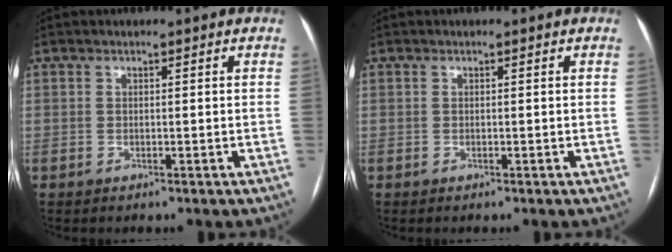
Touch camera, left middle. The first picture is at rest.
{"total": 0.0}